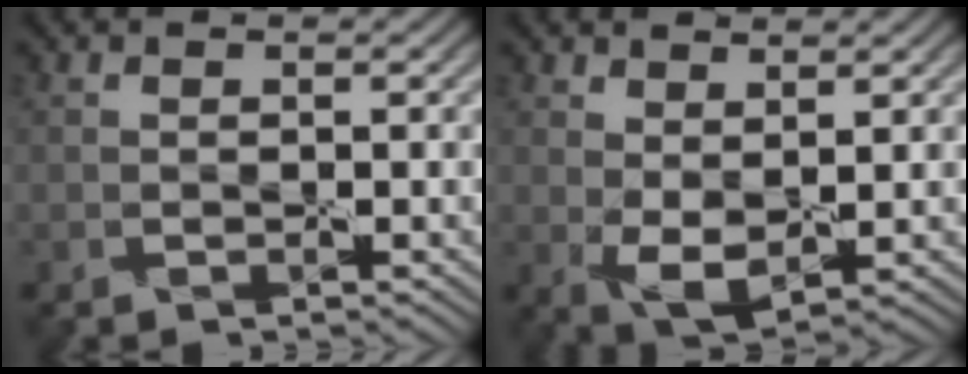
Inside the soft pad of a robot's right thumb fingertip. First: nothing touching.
{"total": 4.1, "force": [1.1, 2.1, 3.3], "torque": [-0.077, -0.007, 0.024]}